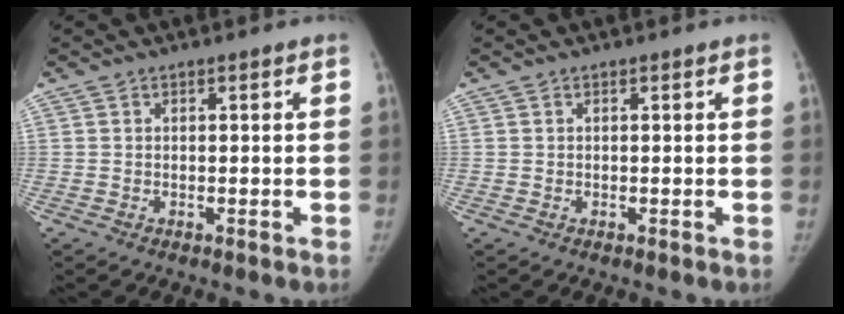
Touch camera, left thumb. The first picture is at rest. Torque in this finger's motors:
{"motor_torque": [-0.07, 0.19, -0.41, 0.24, 0.02]}